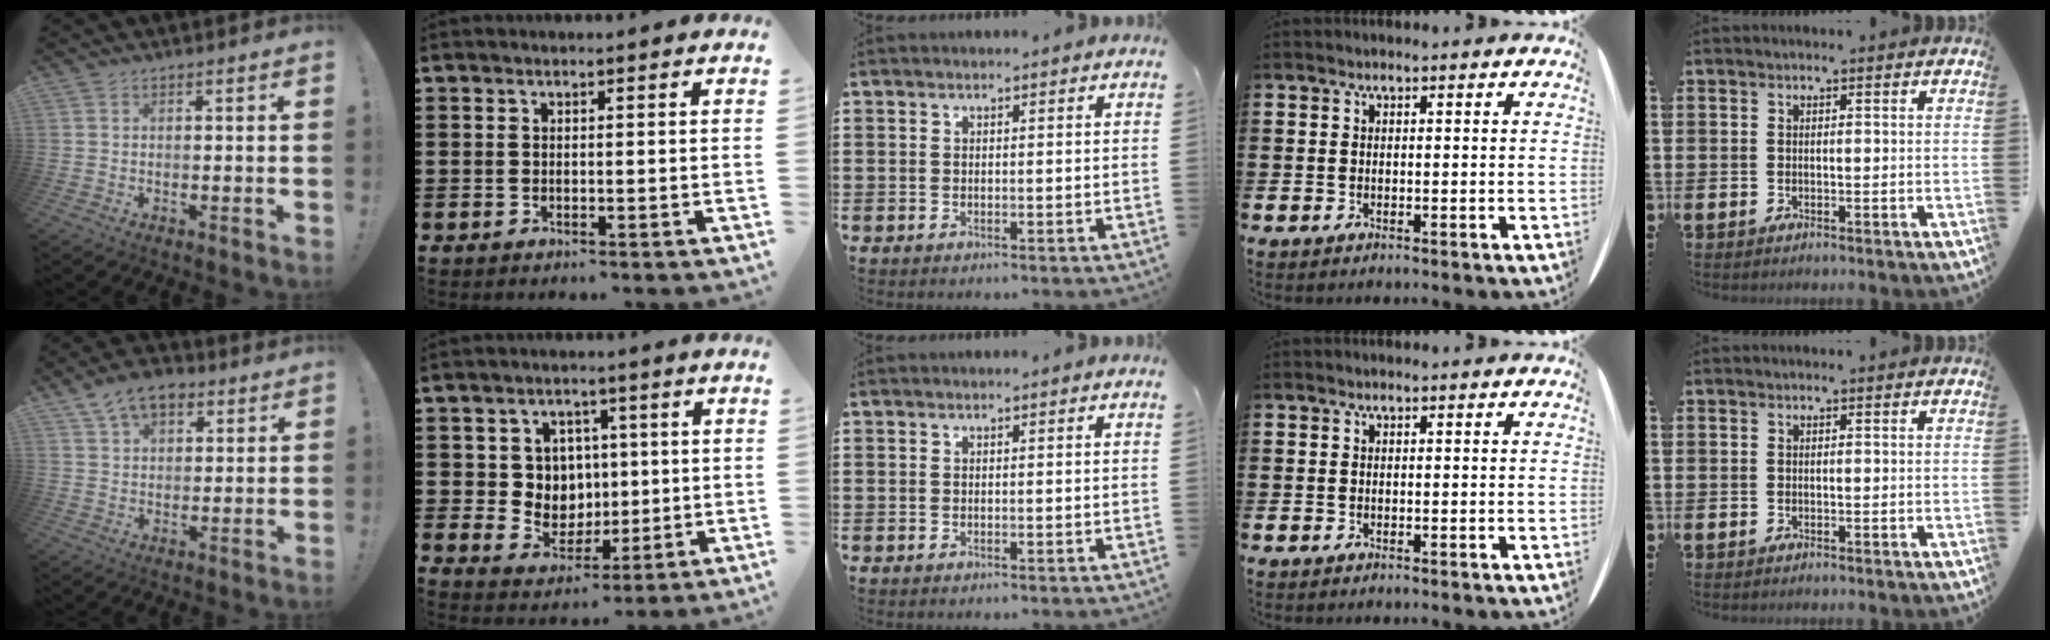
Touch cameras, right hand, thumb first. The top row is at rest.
{"thumb": {"total": 9.1, "force": [5.5, 5.4, 4.8], "torque": [-0.076, -0.015, 0.105]}, "index": {"total": 5.9, "force": [1.8, 5.5, 1.1], "torque": [-0.045, 0.007, 0.032]}}